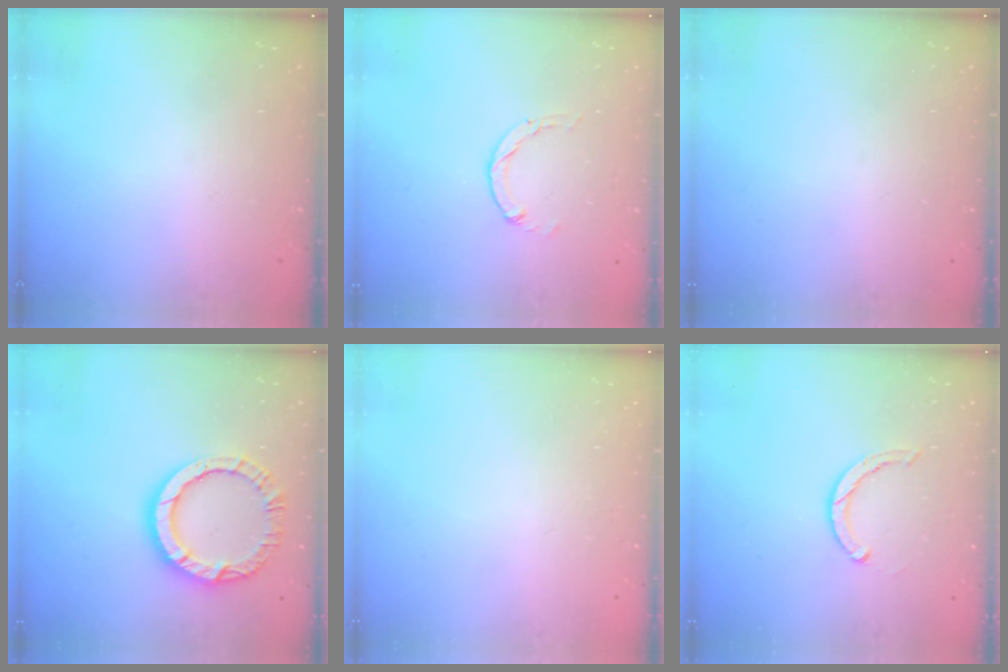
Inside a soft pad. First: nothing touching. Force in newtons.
{"total": 1.1, "press": 1.1, "slide": 0.2}
{"total": 0.0}
{"total": 11.7, "press": 11.7, "slide": 1.2}
{"total": 2.6, "press": 2.6, "slide": 0.2}
{"total": 3.5, "press": 3.5, "slide": 0.2}